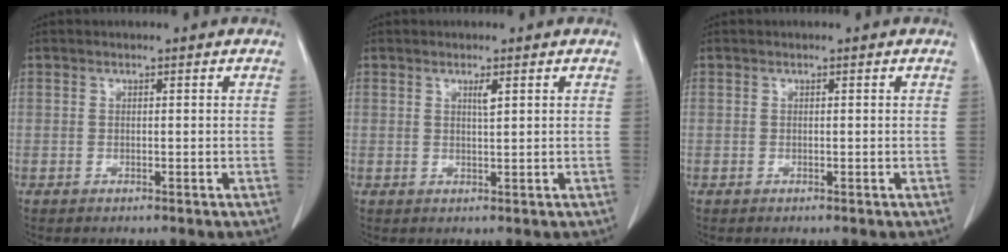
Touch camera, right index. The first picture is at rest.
{"total": 1.3, "force": [0.7, 0.0, 1.1], "torque": [-0.021, -0.004, 0.011]}
{"total": 0.0}